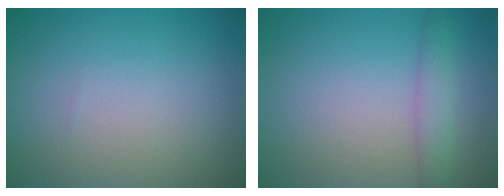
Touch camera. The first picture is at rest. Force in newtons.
{"total": 2.2, "press": 2.2, "slide": 0.1}